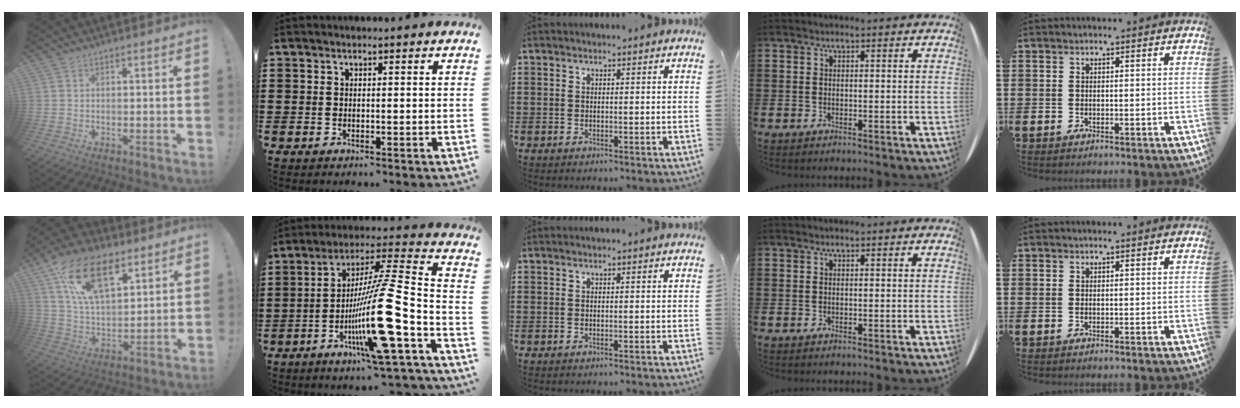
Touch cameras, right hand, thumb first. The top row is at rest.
{"thumb": {"total": 19.1, "force": [9.8, 10.4, 12.7], "torque": [-0.226, -0.048, 0.175]}, "index": {"total": 17.8, "force": [-7.2, 1.9, 16.2], "torque": [-0.291, -0.019, -0.130]}}